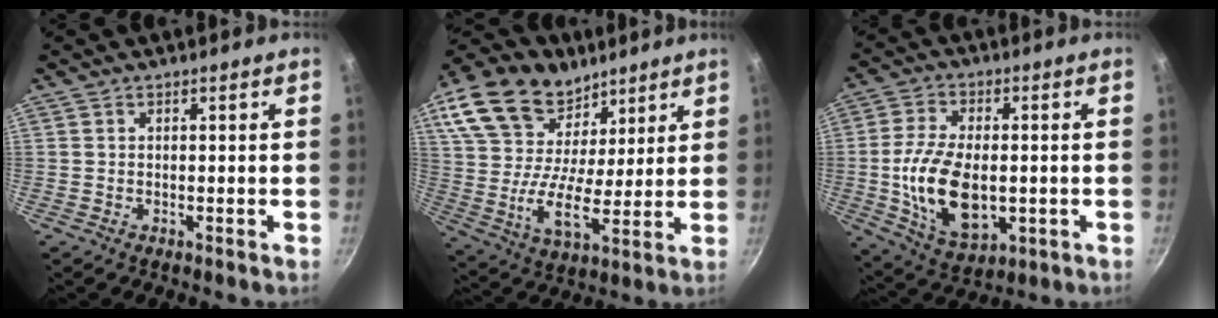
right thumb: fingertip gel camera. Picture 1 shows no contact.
{"total": 24.1, "force": [14.2, 15.2, 12.3], "torque": [-0.229, -0.031, 0.254]}
{"total": 15.4, "force": [-1.6, 8.9, 12.5], "torque": [-0.224, 0.001, -0.018]}